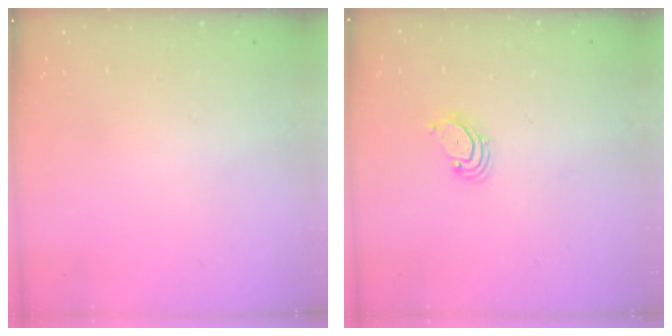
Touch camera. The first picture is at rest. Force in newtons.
{"total": 3.1, "press": 3.1, "slide": 0.4}